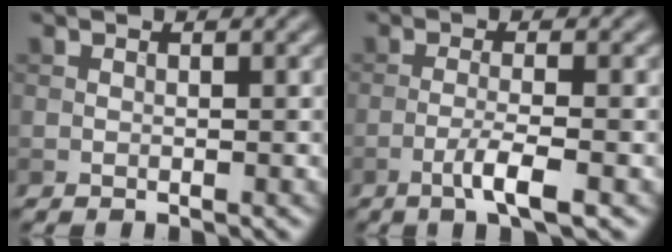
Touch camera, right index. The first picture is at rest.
{"total": 3.1, "force": [-1.5, 0.4, 2.7], "torque": [-0.047, 0.007, -0.036]}